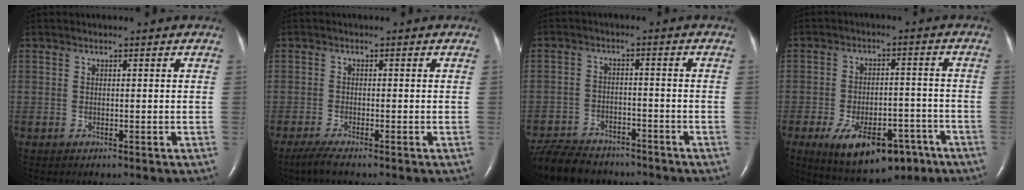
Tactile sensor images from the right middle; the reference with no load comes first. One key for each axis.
{"total": 2.8, "fx": -2.1, "fy": 0.1, "fz": 1.8, "tx": -0.047, "ty": -0.010, "tz": -0.043}
{"total": 12.1, "fx": -10.4, "fy": 4.4, "fz": 4.3, "tx": -0.092, "ty": -0.005, "tz": -0.161}
{"total": 14.0, "fx": -8.1, "fy": 6.7, "fz": 9.2, "tx": -0.140, "ty": 0.001, "tz": -0.112}